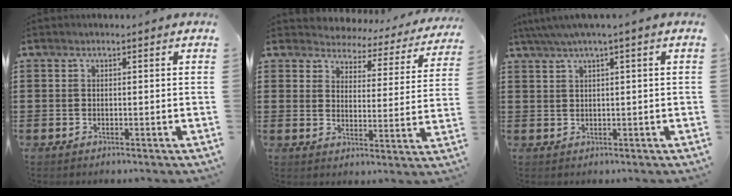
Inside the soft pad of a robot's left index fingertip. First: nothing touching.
{"total": 3.2, "force": [3.1, 0.7, -0.4], "torque": [-0.018, -0.029, 0.048]}
{"total": 2.1, "force": [0.8, -0.2, 1.9], "torque": [-0.035, -0.002, 0.013]}